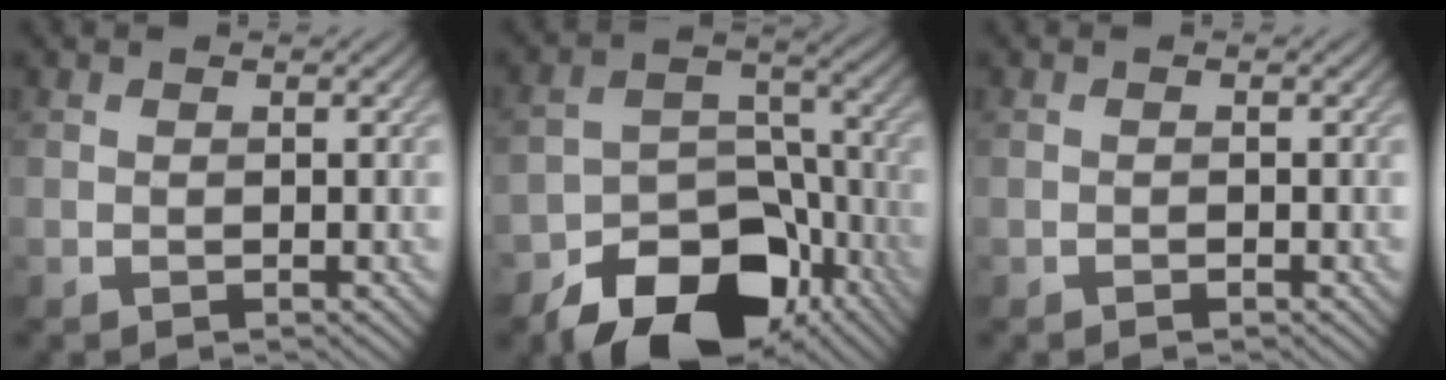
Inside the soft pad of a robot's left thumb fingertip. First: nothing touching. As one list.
[{"total": 14.1, "force": [-9.3, 8.1, 6.8], "torque": [-0.117, -0.027, -0.159]}, {"total": 0.5, "force": [-0.4, 0.1, 0.3], "torque": [-0.004, 0.000, -0.005]}]